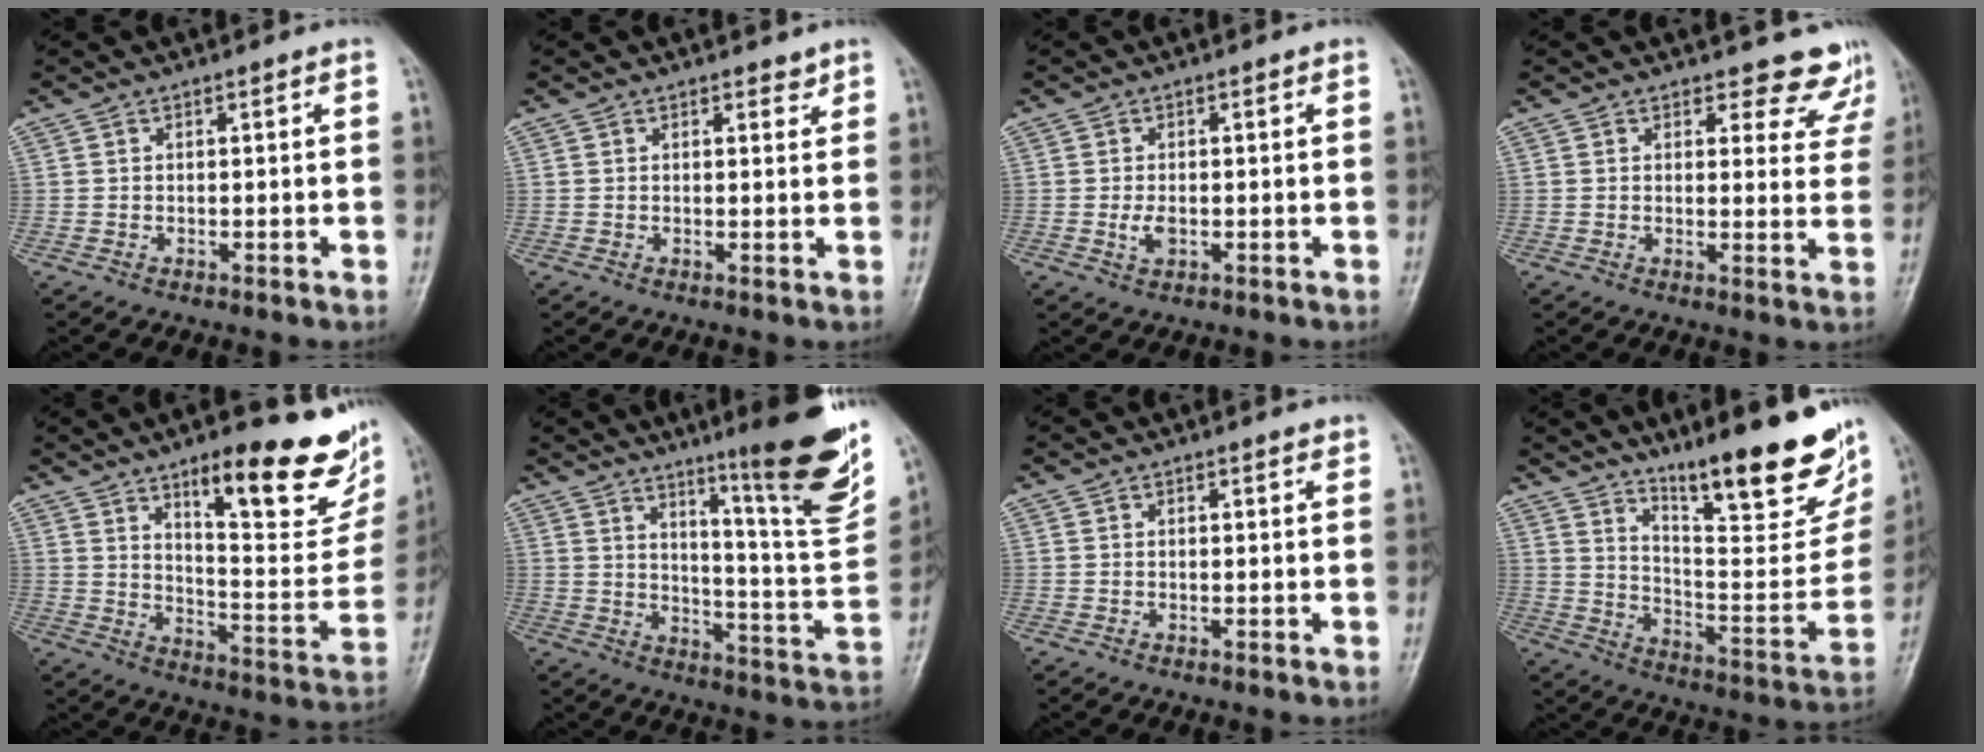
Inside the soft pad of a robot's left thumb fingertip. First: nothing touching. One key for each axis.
{"total": 1.6, "fx": 1.2, "fy": 0.8, "fz": 0.7, "tx": 0.001, "ty": -0.008, "tz": 0.014}
{"total": 2.4, "fx": -0.4, "fy": 1.3, "fz": 1.9, "tx": -0.039, "ty": -0.003, "tz": -0.007}
{"total": 8.1, "fx": 7.4, "fy": 3.2, "fz": 0.6, "tx": 0.040, "ty": -0.050, "tz": 0.061}
{"total": 24.2, "fx": 14.2, "fy": 7.1, "fz": 18.3, "tx": -0.202, "ty": -0.070, "tz": 0.208}
{"total": 20.5, "fx": 12.8, "fy": 2.2, "fz": 15.9, "tx": -0.184, "ty": -0.076, "tz": 0.190}
{"total": 0.9, "fx": 0.8, "fy": 0.2, "fz": 0.5, "tx": -0.006, "ty": -0.004, "tz": 0.009}
{"total": 24.6, "fx": 16.6, "fy": 5.4, "fz": 17.4, "tx": -0.219, "ty": -0.093, "tz": 0.256}